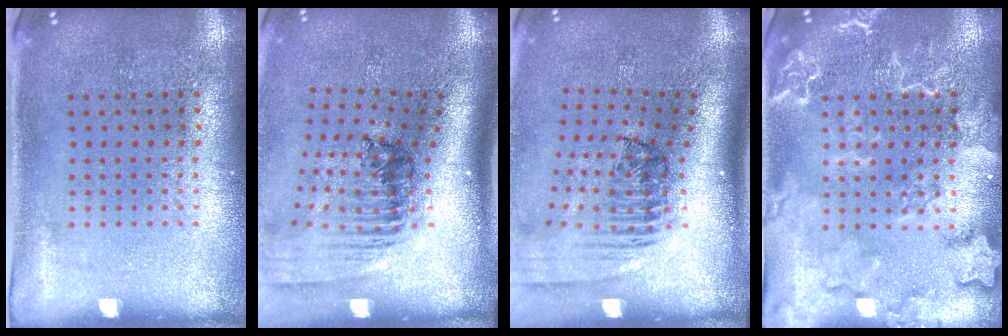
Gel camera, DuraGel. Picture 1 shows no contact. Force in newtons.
{"total": 2.3, "press": 1.6, "slide": 1.6}
{"total": 2.5, "press": 1.7, "slide": 1.8}
{"total": 4.2, "press": 4.2, "slide": 0.6}